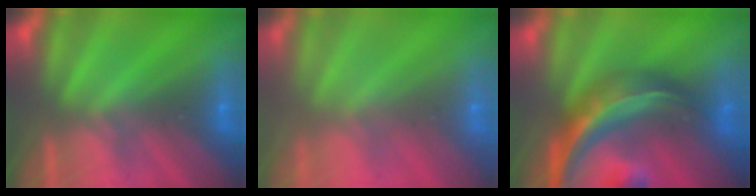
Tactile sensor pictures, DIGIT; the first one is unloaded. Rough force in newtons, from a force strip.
{"total": 8.3}
{"total": 7.4}